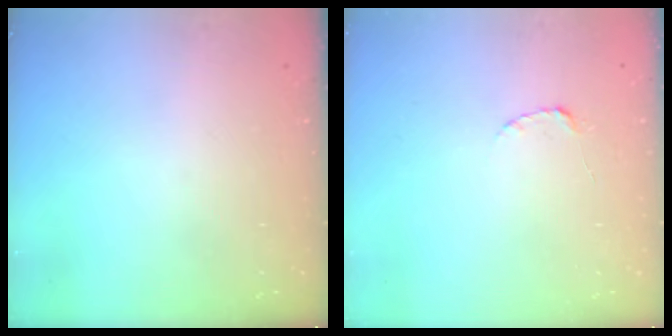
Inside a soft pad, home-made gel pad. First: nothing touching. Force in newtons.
{"total": 2.2, "press": 2.2, "slide": 0.3}